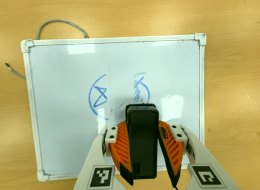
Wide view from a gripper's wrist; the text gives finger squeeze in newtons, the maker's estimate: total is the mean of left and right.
{"total": 8.1, "left": 7.7, "right": 8.4}